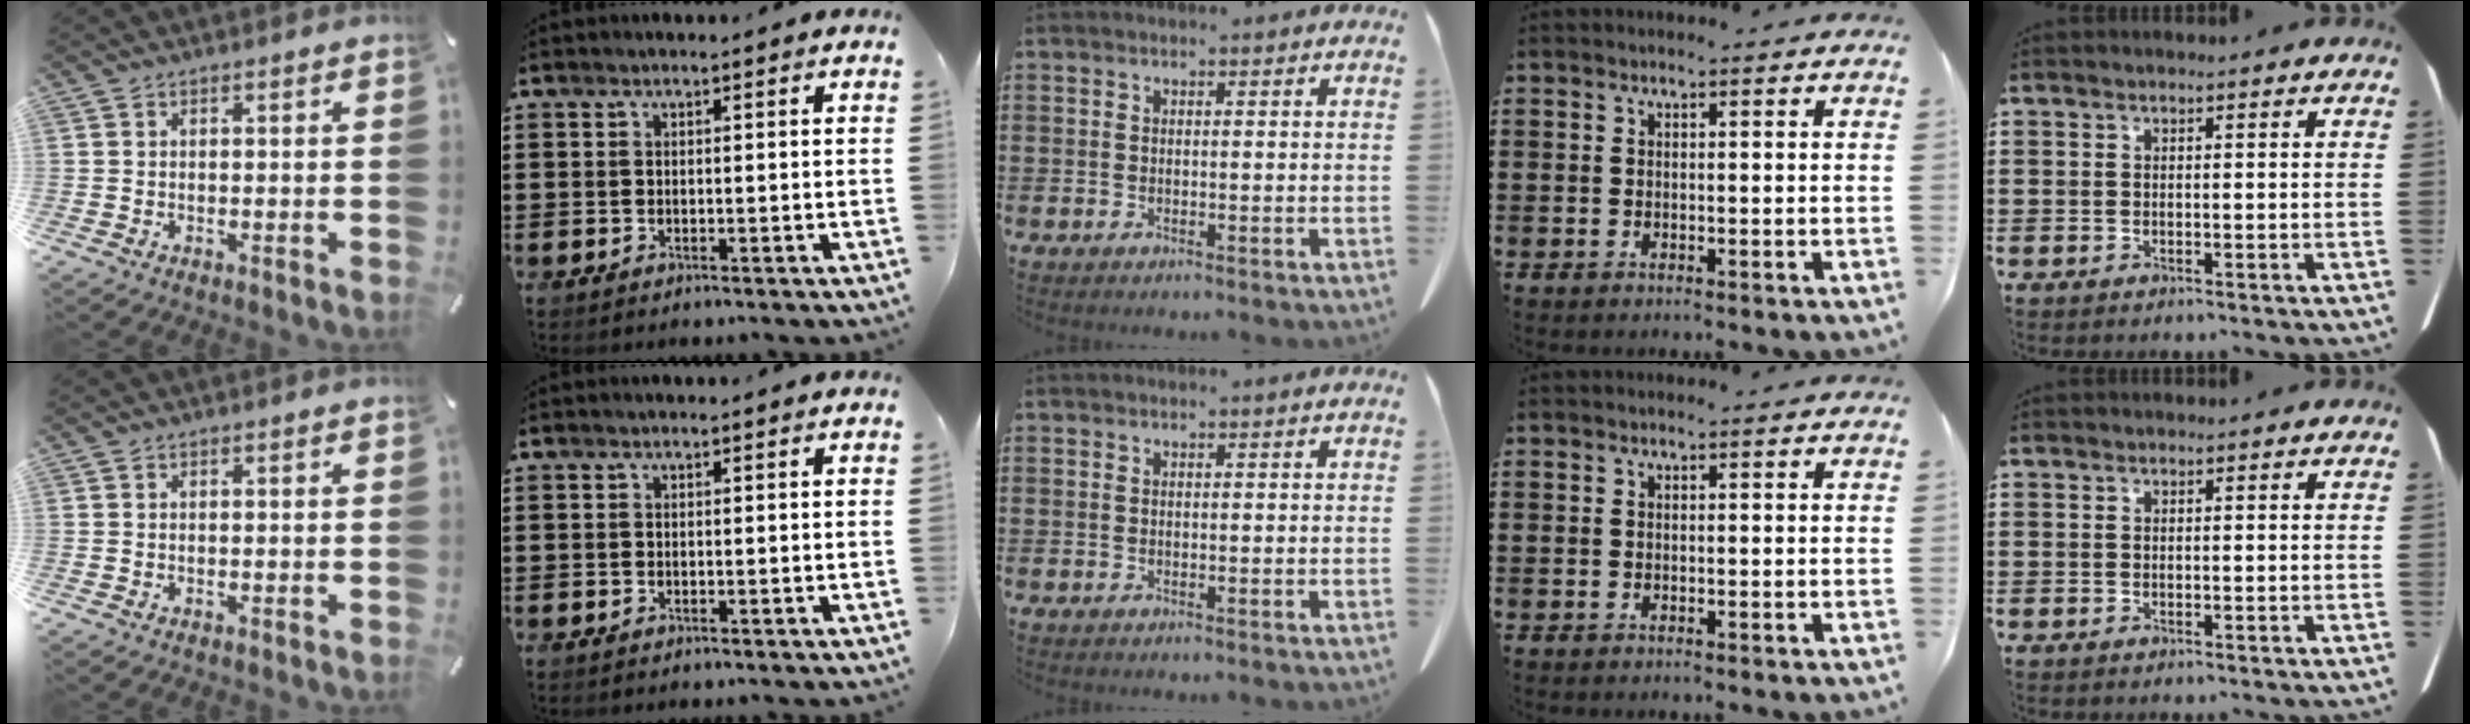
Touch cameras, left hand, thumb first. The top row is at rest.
{}